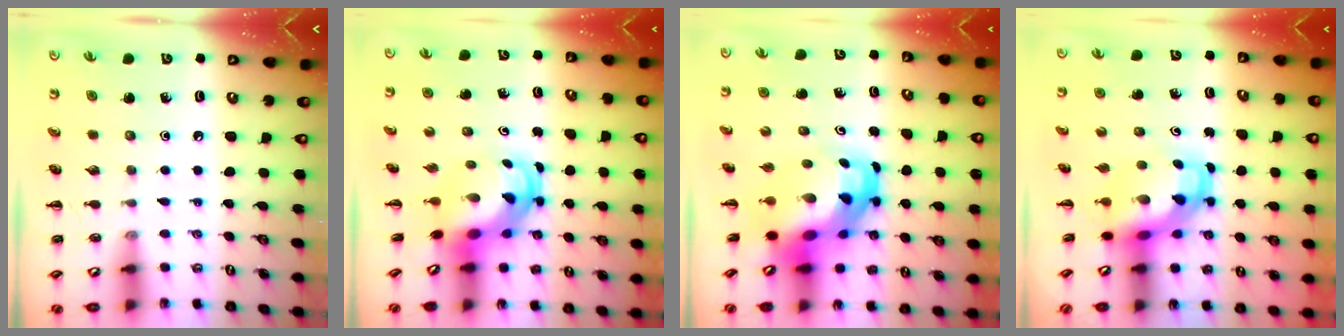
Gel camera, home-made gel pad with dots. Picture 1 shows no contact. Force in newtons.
{"total": 5.2, "press": 4.9, "slide": 1.5}
{"total": 9.4, "press": 9.1, "slide": 2.6}
{"total": 5.5, "press": 5.3, "slide": 1.4}